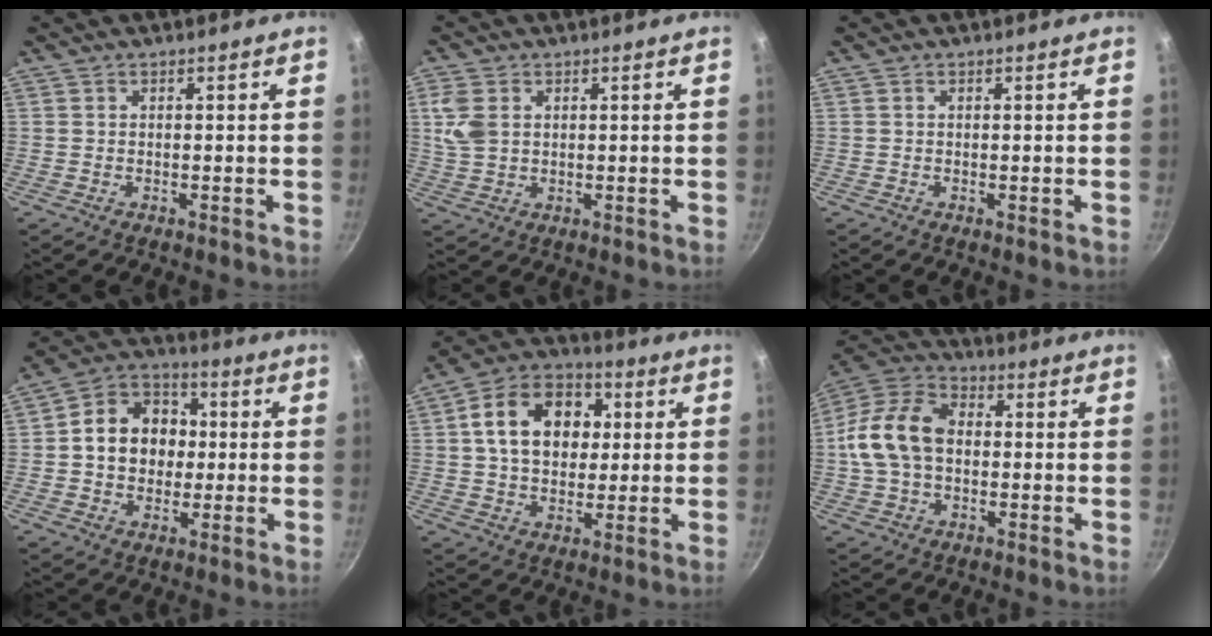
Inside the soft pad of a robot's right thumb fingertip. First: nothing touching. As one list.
[{"total": 5.9, "force": [1.5, 4.2, 3.8], "torque": [-0.076, 0.000, 0.032]}, {"total": 0.0}, {"total": 13.2, "force": [0.6, 10.8, 7.7], "torque": [-0.091, 0.025, -0.006]}, {"total": 15.9, "force": [3.1, 11.7, 10.4], "torque": [-0.141, 0.020, 0.038]}, {"total": 13.8, "force": [0.0, 9.7, 9.9], "torque": [-0.165, 0.032, -0.016]}]